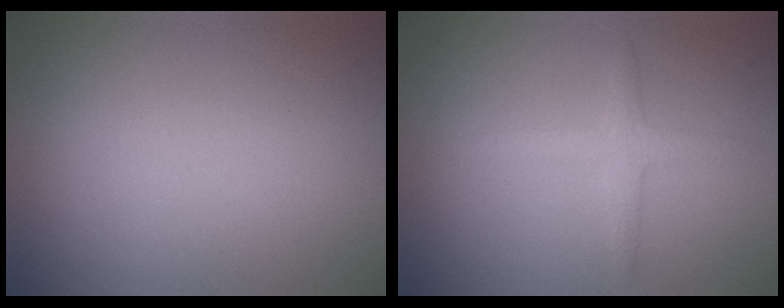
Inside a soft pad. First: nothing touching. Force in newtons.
{"total": 1.9, "press": 1.9, "slide": 0.1}